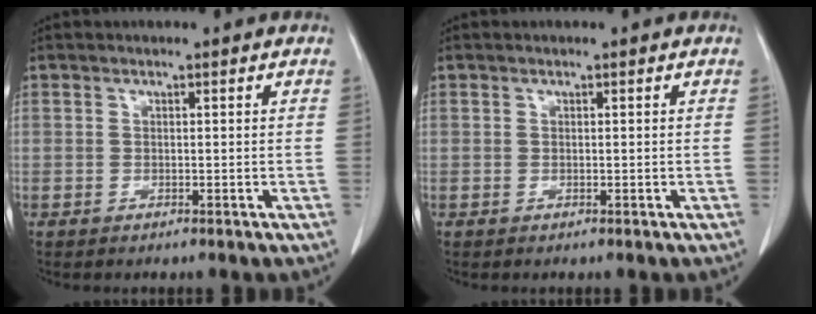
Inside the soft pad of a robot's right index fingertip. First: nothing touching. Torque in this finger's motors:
{"motor_torque": [0.00, 0.00, 0.00, 0.00]}